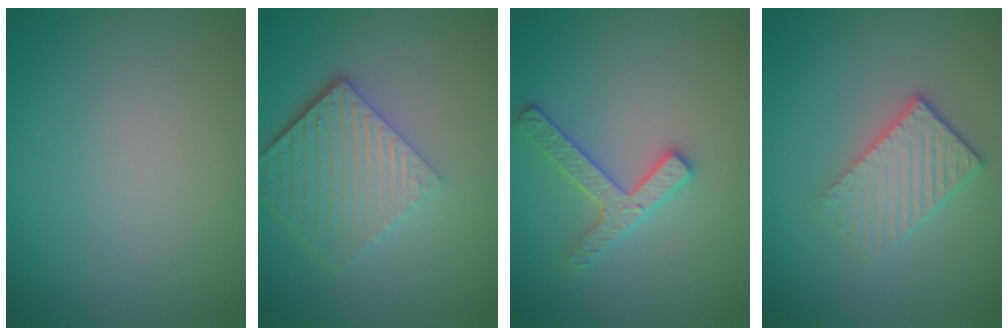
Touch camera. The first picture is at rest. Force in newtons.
{"total": 6.0, "press": 4.2, "slide": 4.3}
{"total": 2.6, "press": 2.6, "slide": 0.4}
{"total": 3.1, "press": 2.7, "slide": 1.7}